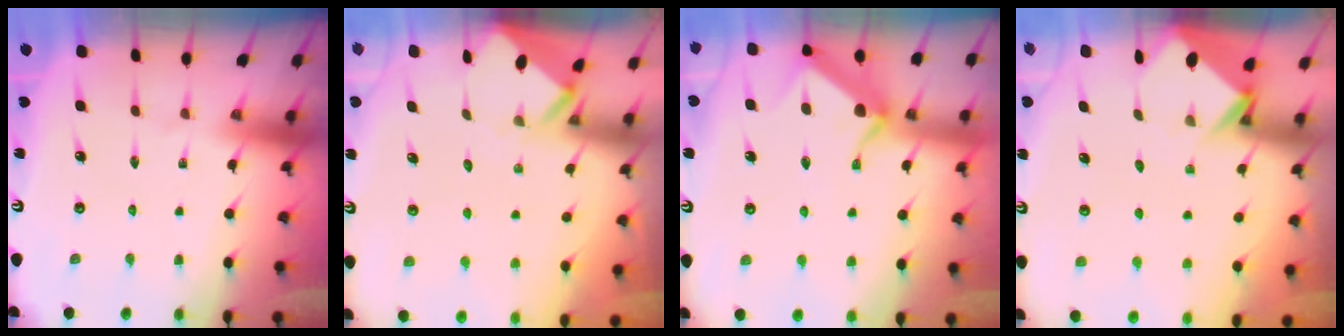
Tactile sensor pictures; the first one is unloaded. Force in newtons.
{"total": 3.5, "press": 3.5, "slide": 0.2}
{"total": 11.8, "press": 11.7, "slide": 0.3}
{"total": 3.9, "press": 3.9, "slide": 0.2}